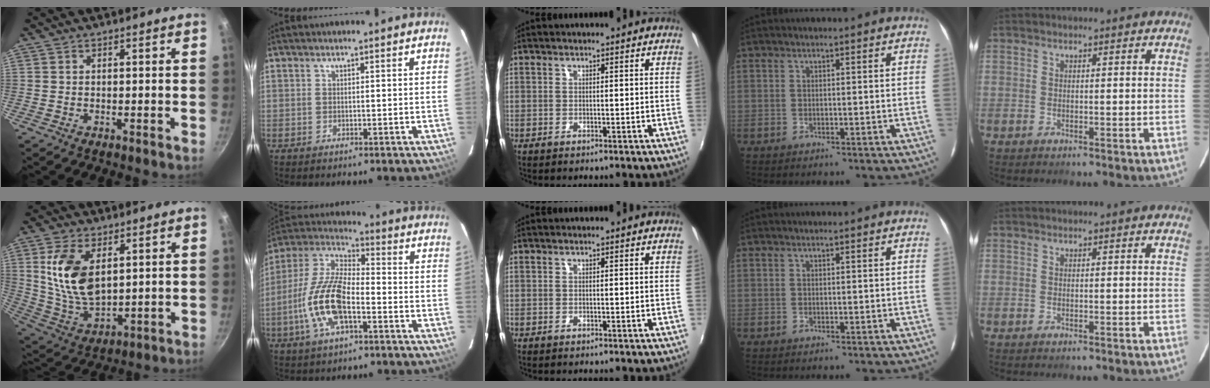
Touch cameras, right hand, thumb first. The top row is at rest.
{"thumb": {"total": 14.3, "force": [3.9, 8.1, 11.1], "torque": [-0.203, -0.026, 0.087]}, "index": {"total": 15.2, "force": [-4.9, 6.2, 13.0], "torque": [-0.275, -0.001, -0.097]}}